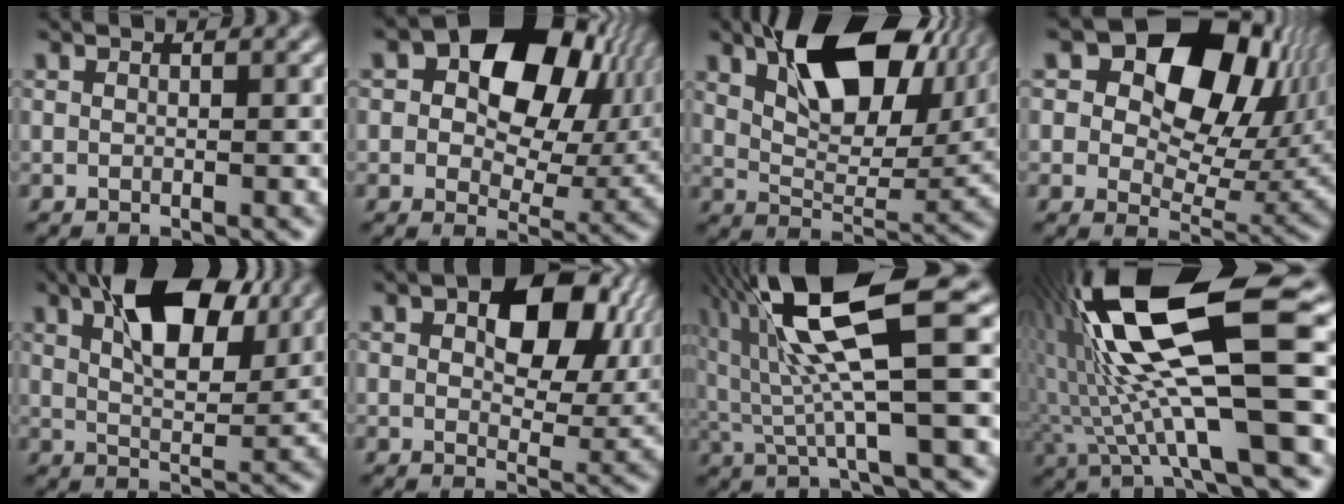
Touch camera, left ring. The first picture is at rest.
{"total": 13.4, "force": [4.0, 8.9, 9.1], "torque": [-0.116, 0.013, 0.067]}
{"total": 13.1, "force": [6.4, 6.8, 9.2], "torque": [-0.147, 0.011, 0.112]}
{"total": 13.4, "force": [5.2, 8.5, 9.0], "torque": [-0.127, 0.008, 0.088]}
{"total": 9.5, "force": [4.6, 4.1, 7.2], "torque": [-0.119, 0.019, 0.070]}
{"total": 10.3, "force": [3.8, 5.6, 7.8], "torque": [-0.110, 0.005, 0.065]}
{"total": 12.0, "force": [4.5, 2.2, 10.9], "torque": [-0.204, 0.016, 0.082]}
{"total": 15.0, "force": [3.1, 3.6, 14.3], "torque": [-0.273, 0.009, 0.058]}